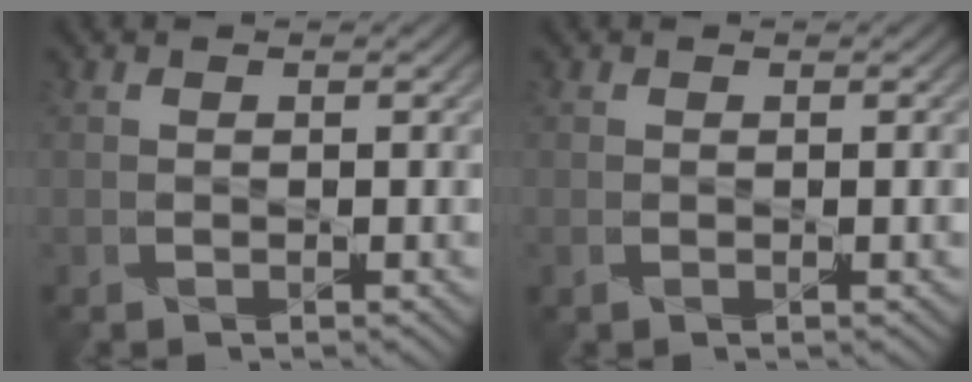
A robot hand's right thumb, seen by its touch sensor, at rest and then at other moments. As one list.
[{"total": 0.6, "force": [-0.1, 0.1, 0.5], "torque": [-0.009, 0.000, -0.003]}]